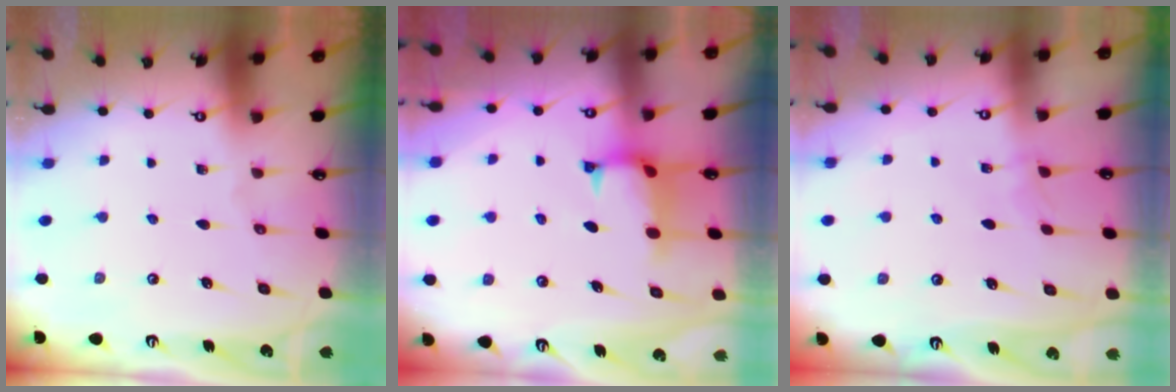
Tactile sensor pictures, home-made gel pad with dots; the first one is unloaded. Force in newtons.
{"total": 1.2, "press": 0.9, "slide": 0.8}
{"total": 3.5, "press": 3.5, "slide": 0.2}